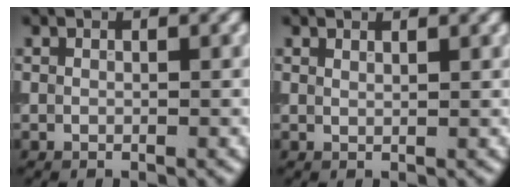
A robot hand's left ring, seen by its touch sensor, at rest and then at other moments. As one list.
[{"total": 1.0, "force": [0.8, 0.3, 0.4], "torque": [0.002, -0.001, 0.009]}]